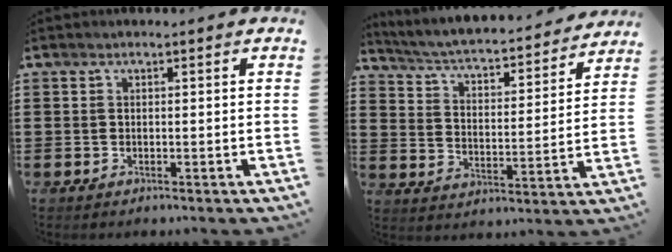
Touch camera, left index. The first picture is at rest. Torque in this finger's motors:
{"motor_torque": [1.07, -1.07, 0.32, 0.07]}